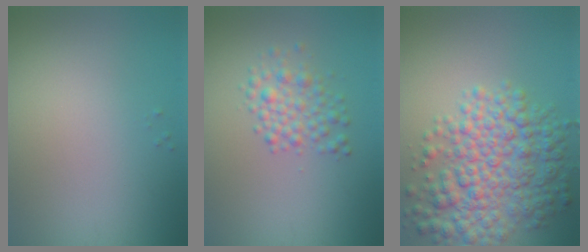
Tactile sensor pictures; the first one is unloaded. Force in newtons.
{"total": 2.7, "press": 2.7, "slide": 0.1}
{"total": 7.9, "press": 7.9, "slide": 0.2}